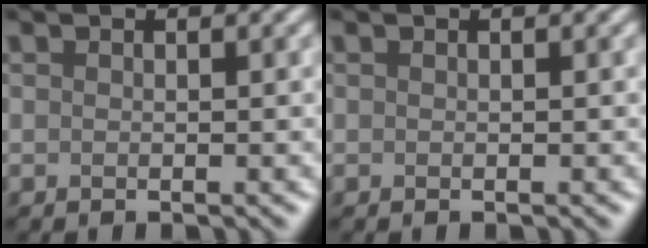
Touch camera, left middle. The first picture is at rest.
{"total": 0.0}